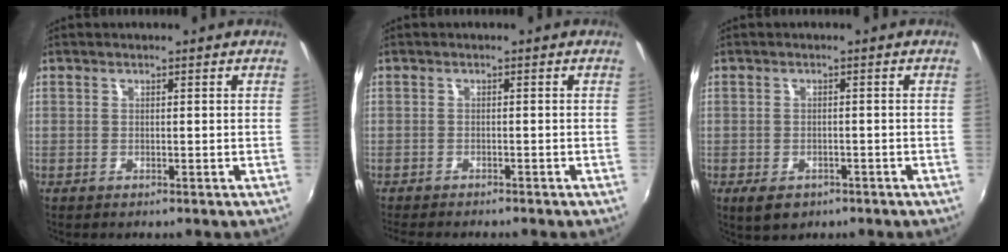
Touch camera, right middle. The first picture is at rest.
{"total": 4.5, "force": [-4.2, 0.4, 1.7], "torque": [-0.039, -0.016, -0.068]}
{"total": 4.2, "force": [-2.5, 2.5, 2.2], "torque": [-0.049, -0.014, -0.036]}